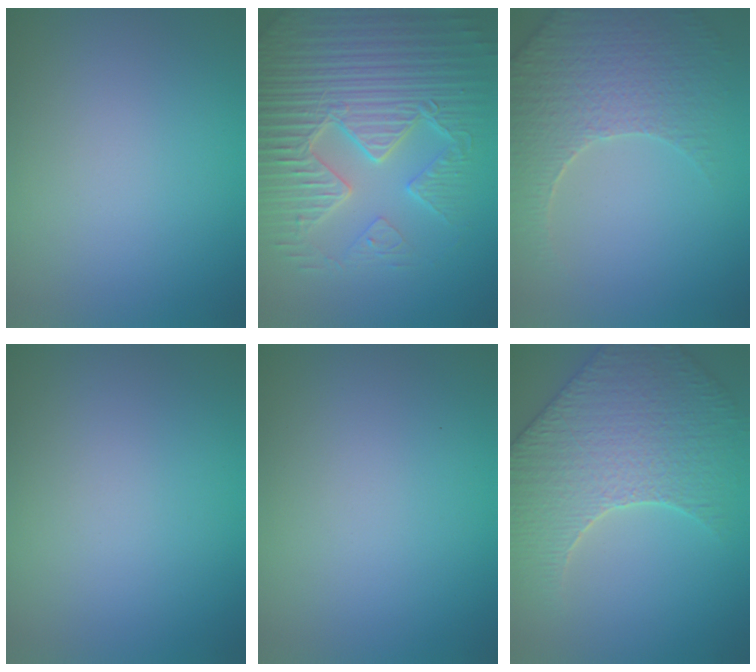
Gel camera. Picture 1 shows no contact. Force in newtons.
{"total": 10.0, "press": 6.7, "slide": 7.4}
{"total": 5.0, "press": 4.6, "slide": 1.9}
{"total": 0.0}
{"total": 0.0}
{"total": 6.2, "press": 5.6, "slide": 2.7}